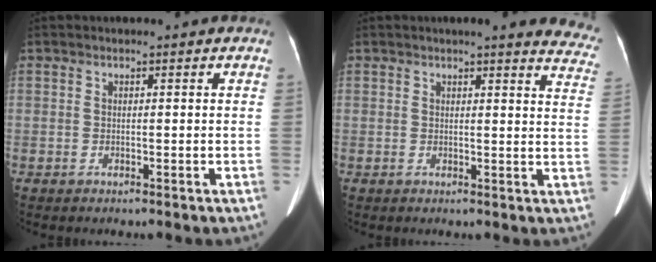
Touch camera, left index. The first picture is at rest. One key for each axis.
{"total": 13.4, "fx": 12.4, "fy": 2.2, "fz": 4.6, "tx": -0.020, "ty": -0.042, "tz": 0.106}